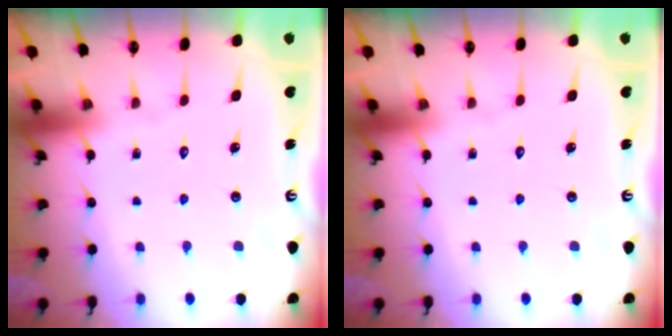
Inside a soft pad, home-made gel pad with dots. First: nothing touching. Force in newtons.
{"total": 0.0}